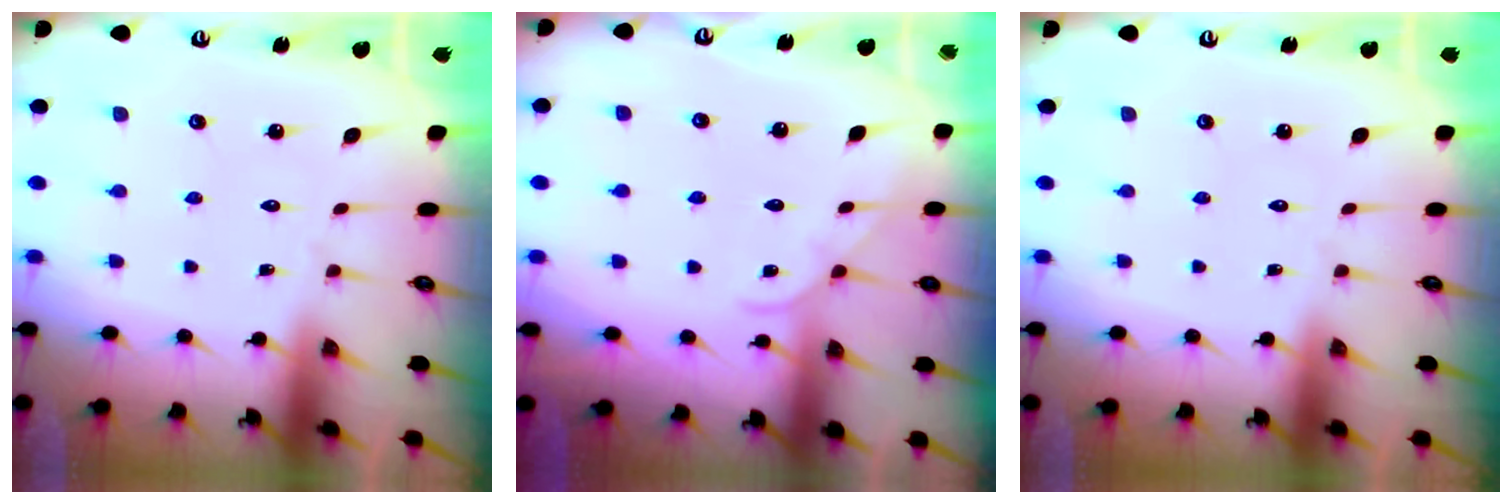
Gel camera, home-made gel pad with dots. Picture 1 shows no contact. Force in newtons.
{"total": 4.2, "press": 4.2, "slide": 0.3}
{"total": 0.0}